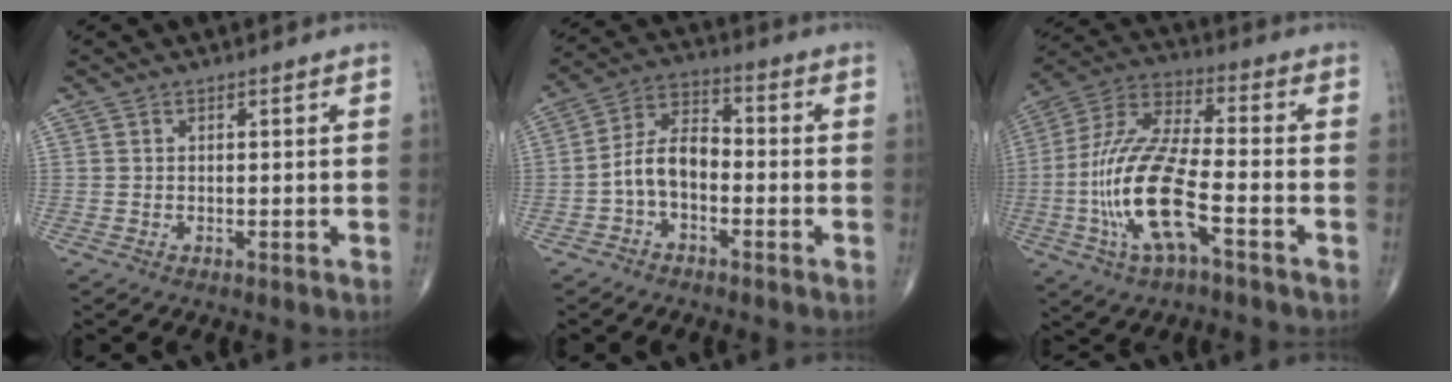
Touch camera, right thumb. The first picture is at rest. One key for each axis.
{"total": 8.0, "fx": -2.2, "fy": 4.8, "fz": 6.1, "tx": -0.107, "ty": 0.038, "tz": -0.053}
{"total": 17.7, "fx": -5.3, "fy": 5.7, "fz": 15.9, "tx": -0.344, "ty": 0.031, "tz": -0.101}